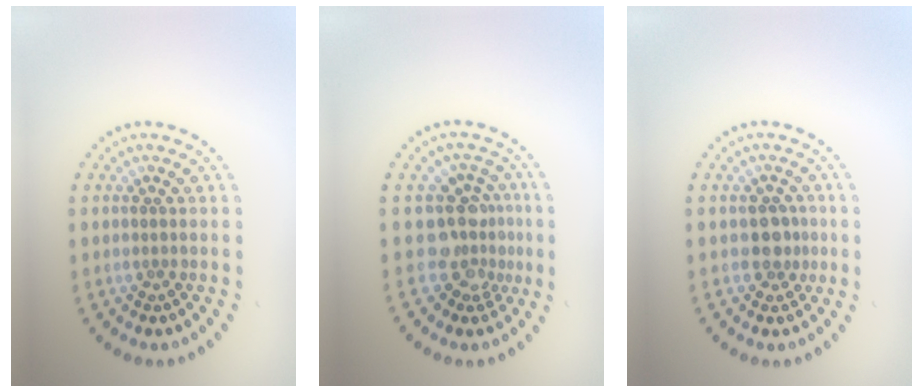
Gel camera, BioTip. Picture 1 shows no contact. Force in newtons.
{"total": 3.7, "press": 2.7, "slide": 2.5}
{"total": 2.0, "press": 1.7, "slide": 1.0}